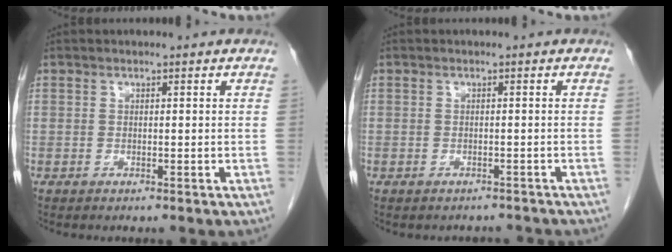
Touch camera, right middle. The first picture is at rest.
{"total": 2.9, "force": [-2.7, 1.2, 0.1], "torque": [0.001, 0.001, -0.033]}